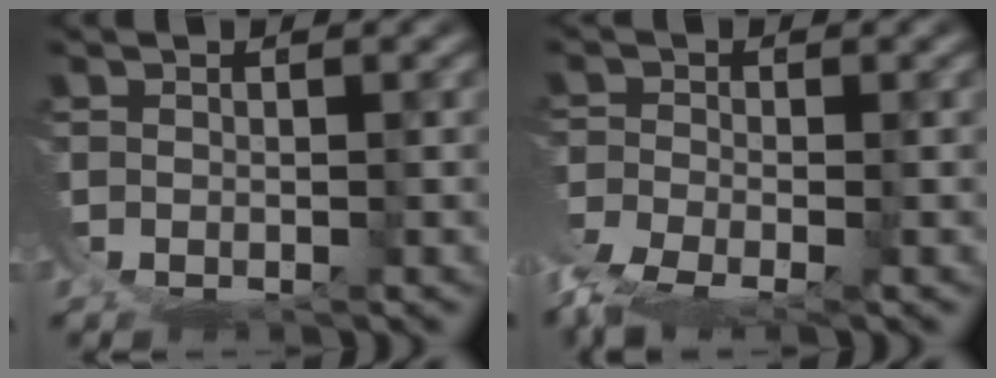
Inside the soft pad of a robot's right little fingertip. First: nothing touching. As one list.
[{"total": 3.5, "force": [-2.7, 0.8, 2.1], "torque": [-0.036, -0.020, -0.047]}]